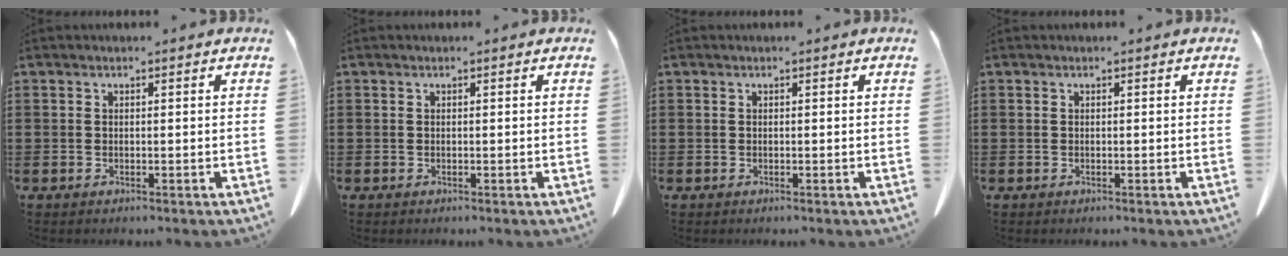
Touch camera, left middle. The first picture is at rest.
{"total": 0.0}
{"total": 0.0}
{"total": 0.0}